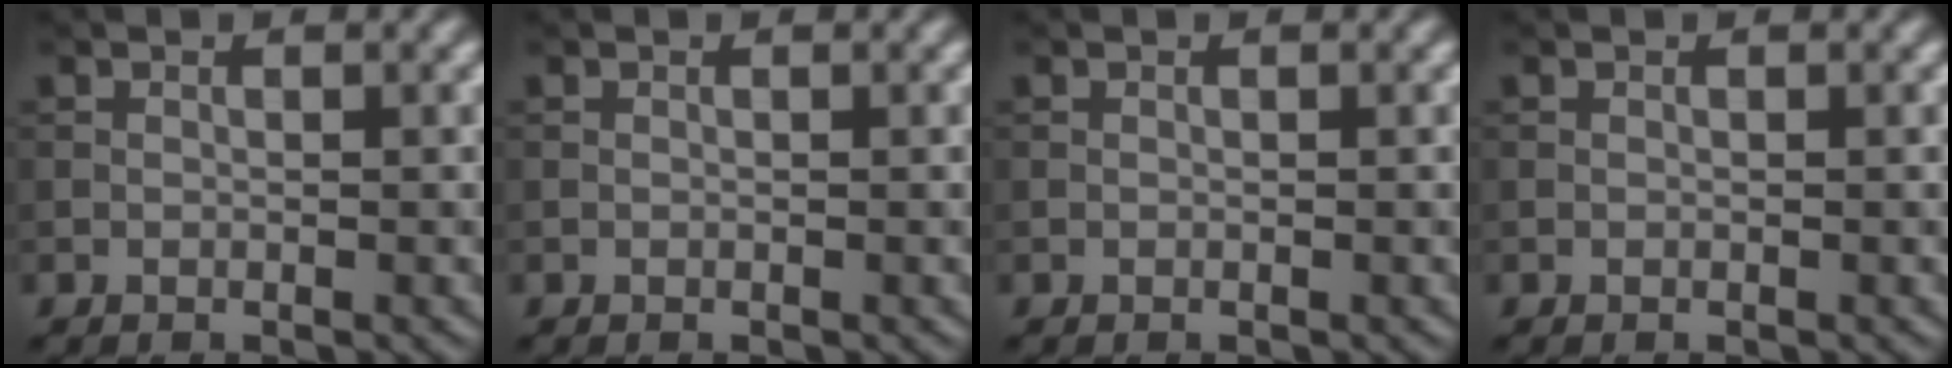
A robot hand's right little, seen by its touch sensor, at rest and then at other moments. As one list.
[{"total": 0.0}, {"total": 0.0}, {"total": 0.0}]